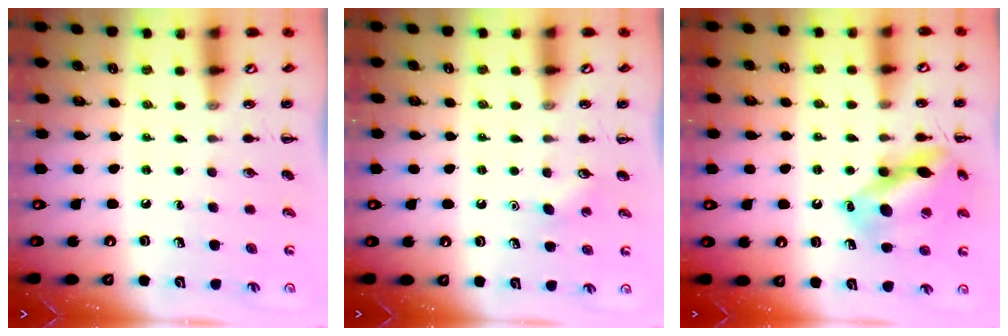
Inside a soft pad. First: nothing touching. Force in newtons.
{"total": 2.8, "press": 2.7, "slide": 0.7}
{"total": 14.6, "press": 14.4, "slide": 2.0}